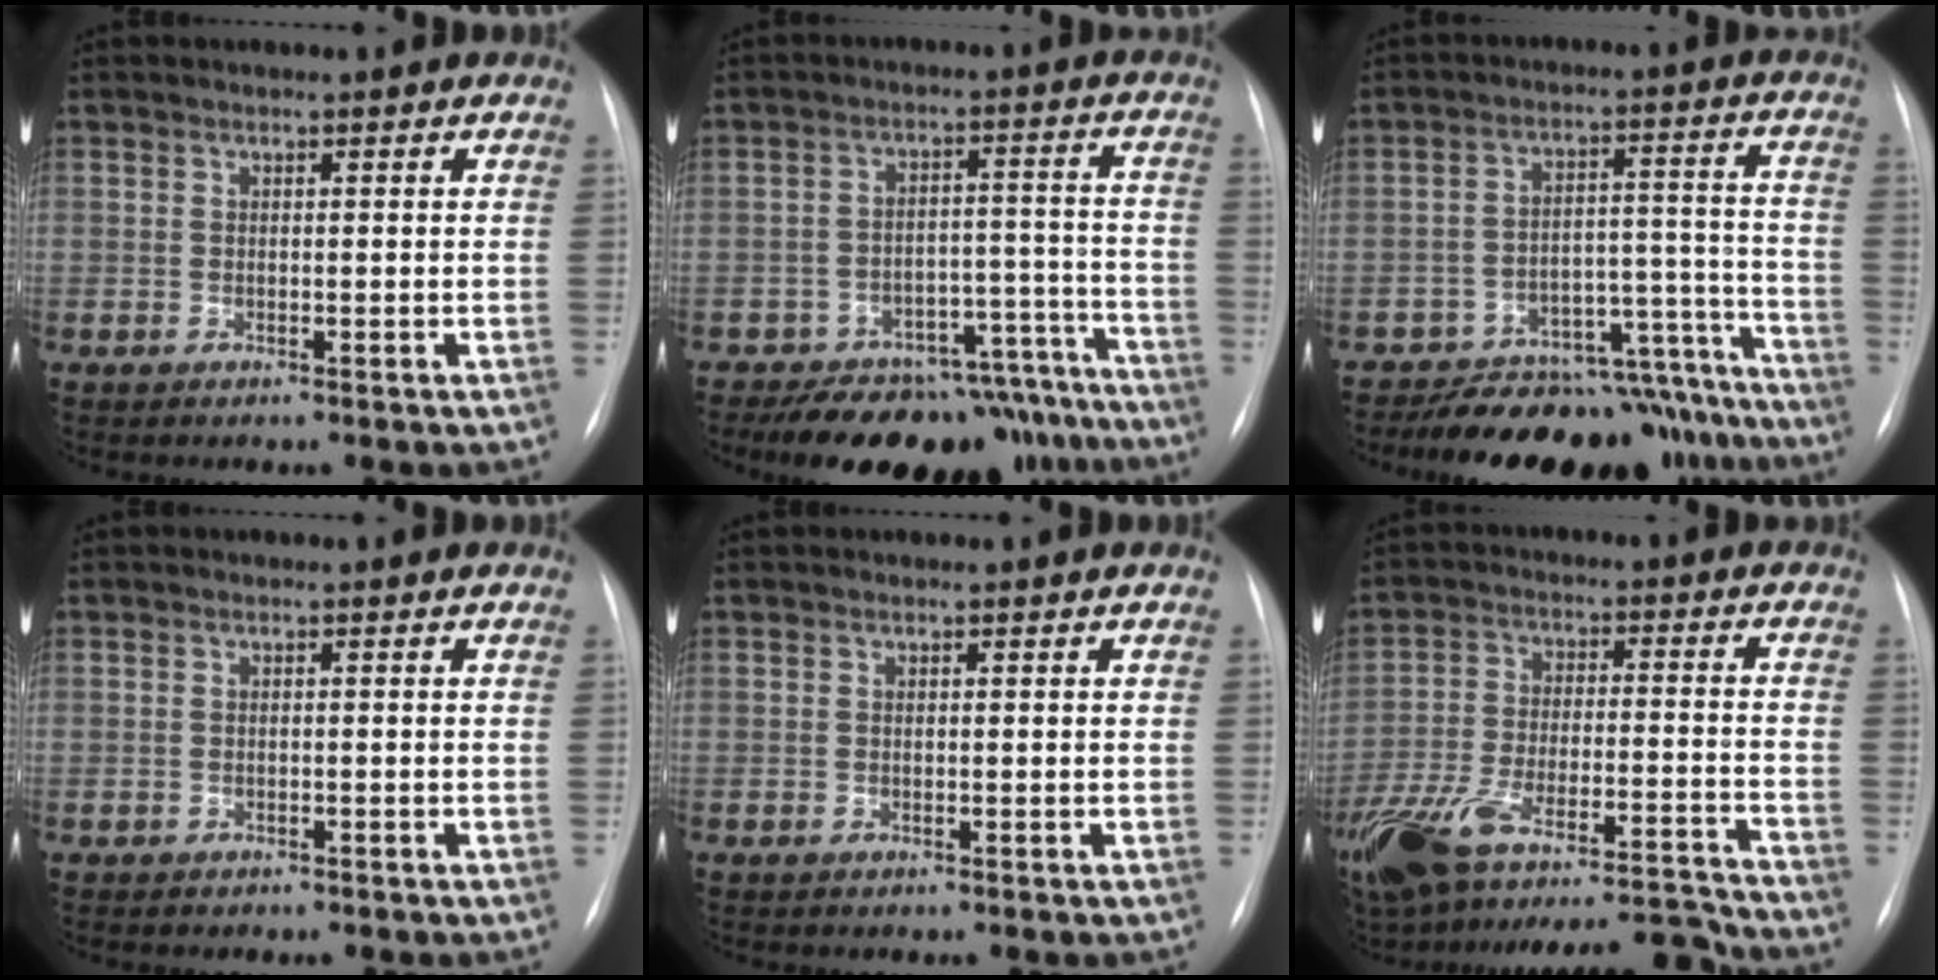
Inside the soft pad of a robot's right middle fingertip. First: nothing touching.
{"total": 19.3, "force": [-17.0, 7.3, 5.3], "torque": [-0.031, 0.044, -0.224]}
{"total": 20.1, "force": [-18.6, 6.4, 4.3], "torque": [-0.013, 0.052, -0.248]}
{"total": 0.7, "force": [-0.5, 0.5, 0.0], "torque": [-0.009, 0.003, -0.008]}
{"total": 0.0}
{"total": 23.0, "force": [-20.0, 4.1, 10.6], "torque": [-0.197, -0.001, -0.314]}